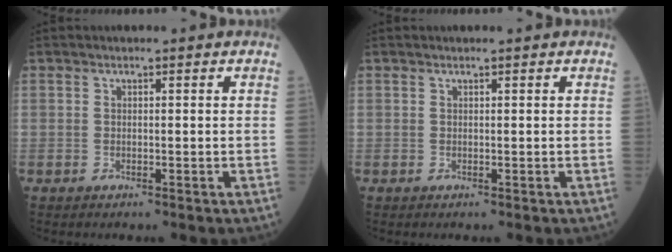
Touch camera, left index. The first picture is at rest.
{"total": 0.0}